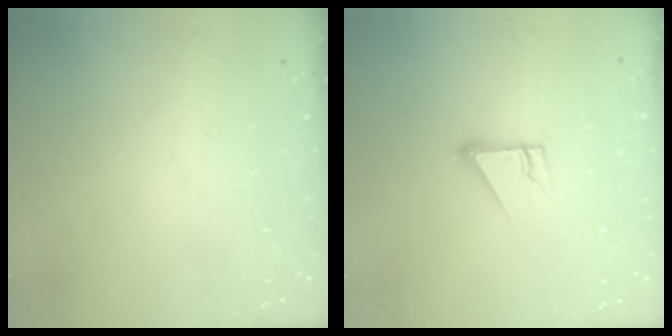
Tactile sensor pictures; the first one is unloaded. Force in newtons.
{"total": 5.1, "press": 5.0, "slide": 0.4}